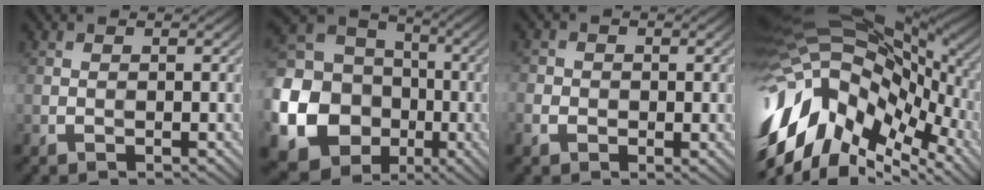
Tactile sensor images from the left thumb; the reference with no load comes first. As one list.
[{"total": 20.3, "force": [-5.6, 17.6, 8.4], "torque": [-0.253, -0.037, -0.125]}, {"total": 2.4, "force": [-0.7, 2.0, 1.1], "torque": [-0.026, -0.006, -0.014]}, {"total": 19.5, "force": [-4.9, 12.0, 14.6], "torque": [-0.288, -0.003, -0.082]}]